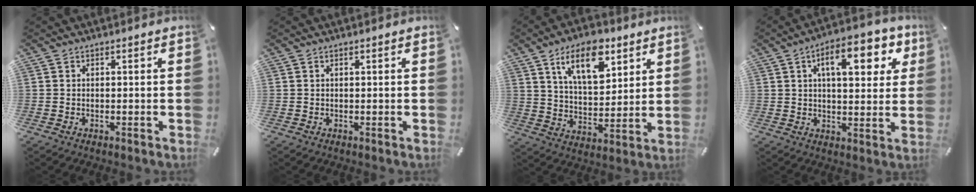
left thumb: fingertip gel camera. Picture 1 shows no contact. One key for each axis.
{"total": 0.0}
{"total": 14.4, "fx": 8.1, "fy": 7.5, "fz": 9.2, "tx": -0.151, "ty": -0.023, "tz": 0.143}
{"total": 13.3, "fx": 5.8, "fy": 6.0, "fz": 10.4, "tx": -0.146, "ty": -0.010, "tz": 0.090}